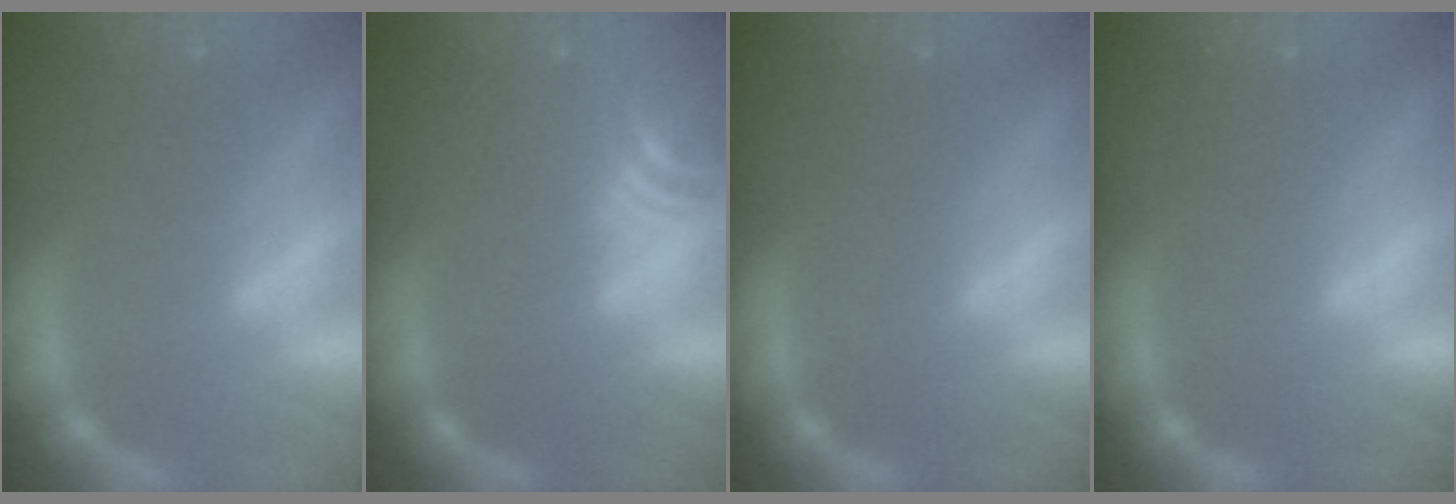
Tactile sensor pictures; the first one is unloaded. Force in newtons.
{"total": 6.0}
{"total": 0.0}
{"total": 0.0}